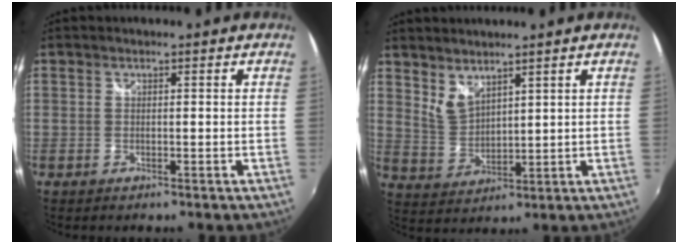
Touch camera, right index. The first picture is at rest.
{"total": 5.4, "force": [4.4, 2.0, 2.5], "torque": [-0.044, -0.003, 0.092]}